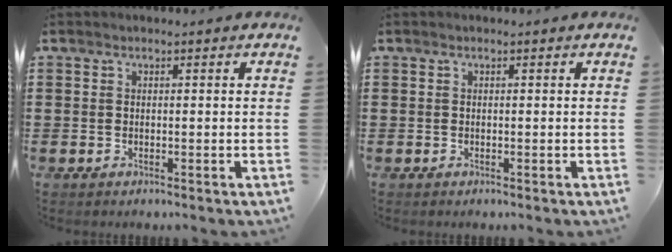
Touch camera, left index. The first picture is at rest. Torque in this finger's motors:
{"motor_torque": [0.00, 0.00, 0.00, 0.00]}